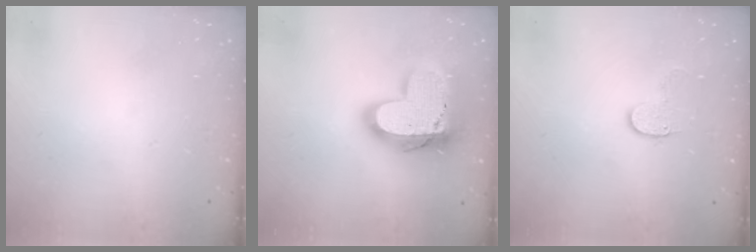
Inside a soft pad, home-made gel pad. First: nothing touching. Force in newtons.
{"total": 19.8, "press": 19.7, "slide": 1.5}
{"total": 5.5, "press": 5.5, "slide": 0.6}